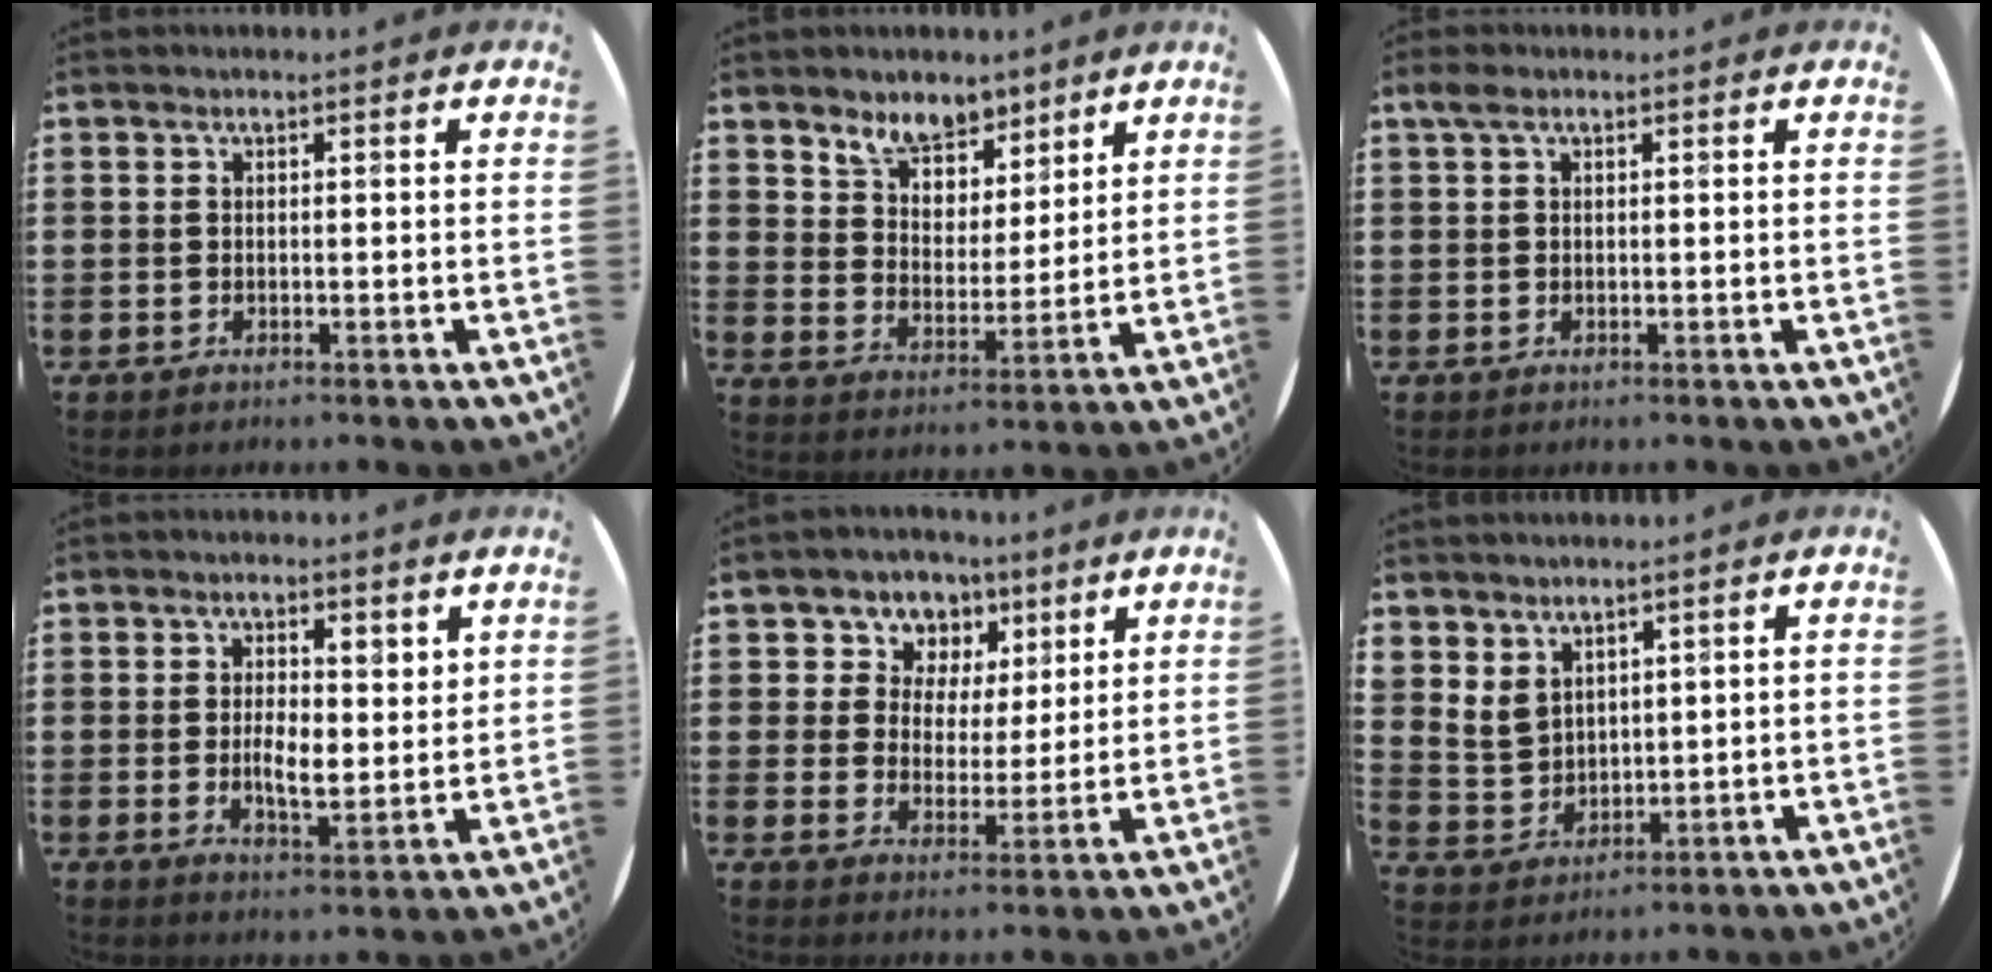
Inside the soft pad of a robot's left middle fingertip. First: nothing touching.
{"total": 6.4, "force": [5.5, 3.1, 0.9], "torque": [-0.036, -0.018, 0.103]}
{"total": 1.2, "force": [0.6, 0.7, 0.9], "torque": [-0.020, 0.007, 0.009]}
{"total": 4.4, "force": [1.1, 2.0, 3.8], "torque": [-0.059, 0.000, 0.014]}
{"total": 5.8, "force": [3.6, 4.6, 0.4], "torque": [-0.041, -0.018, 0.059]}
{"total": 3.7, "force": [3.0, 2.0, 0.4], "torque": [-0.017, -0.005, 0.059]}